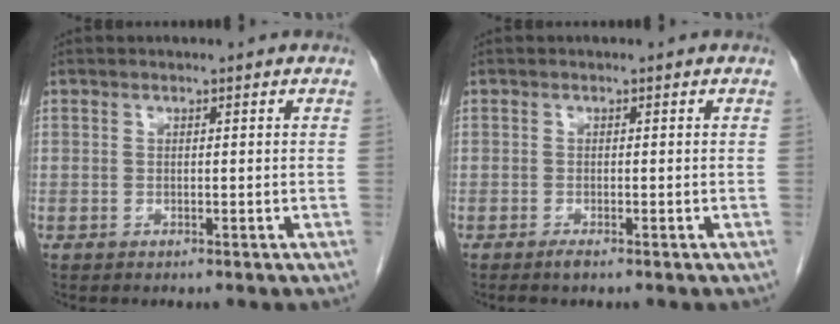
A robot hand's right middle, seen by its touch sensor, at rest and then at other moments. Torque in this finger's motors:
{"motor_torque": [0.40, -0.24, 0.12, 0.02]}